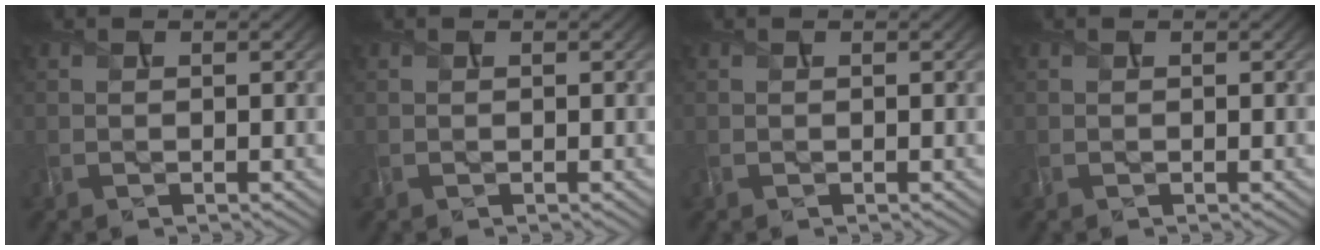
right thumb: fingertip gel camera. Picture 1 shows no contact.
{"total": 0.0}
{"total": 0.0}
{"total": 0.0}